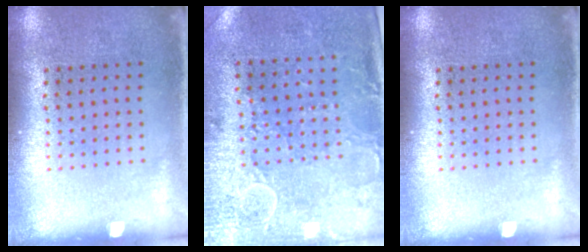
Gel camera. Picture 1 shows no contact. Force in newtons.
{"total": 2.9, "press": 2.3, "slide": 1.7}
{"total": 0.0}